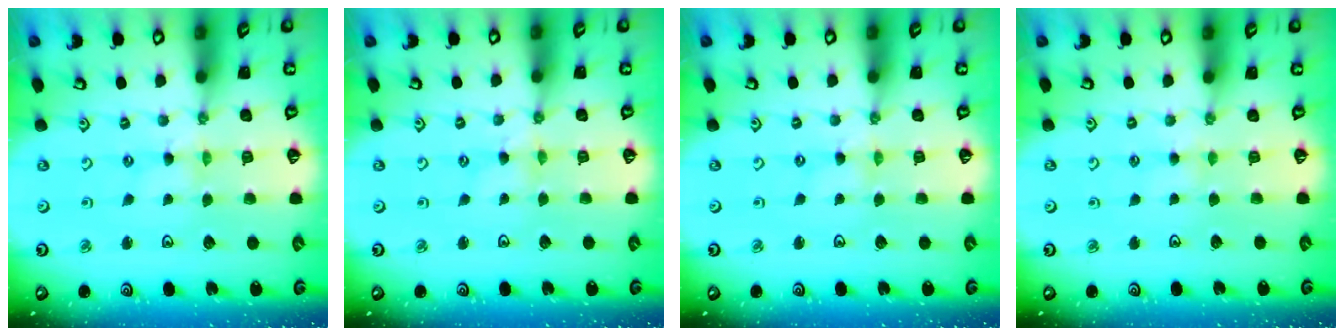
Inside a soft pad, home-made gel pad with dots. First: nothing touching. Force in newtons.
{"total": 0.0}
{"total": 0.0}
{"total": 2.8, "press": 2.8, "slide": 0.3}